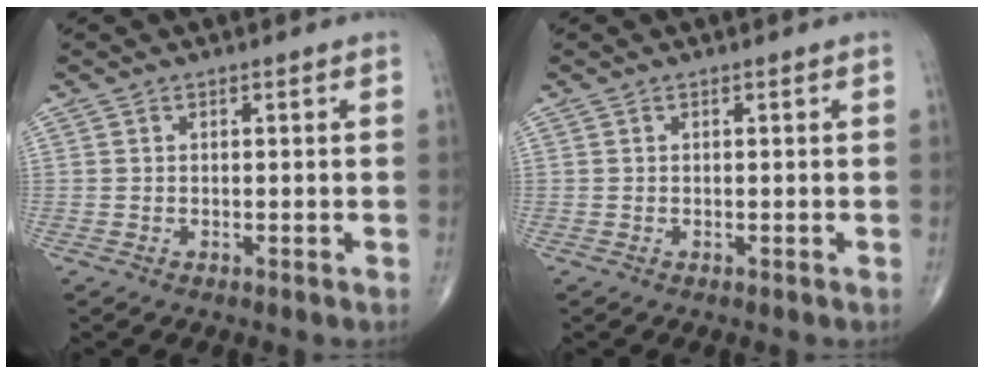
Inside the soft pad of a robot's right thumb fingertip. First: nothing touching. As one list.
[{"total": 0.0}]